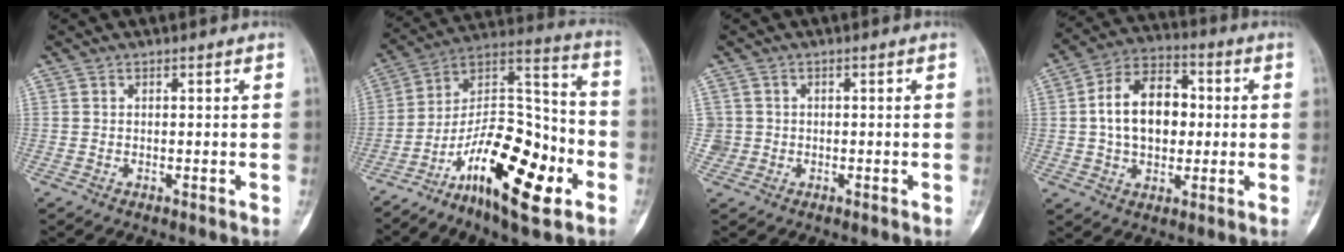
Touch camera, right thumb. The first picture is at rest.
{"total": 22.1, "force": [-10.0, 8.5, 17.8], "torque": [-0.271, 0.071, -0.167]}
{"total": 2.0, "force": [-0.4, 2.0, -0.1], "torque": [0.014, 0.008, -0.012]}
{"total": 14.0, "force": [0.7, 9.4, 10.3], "torque": [-0.149, 0.022, 0.005]}